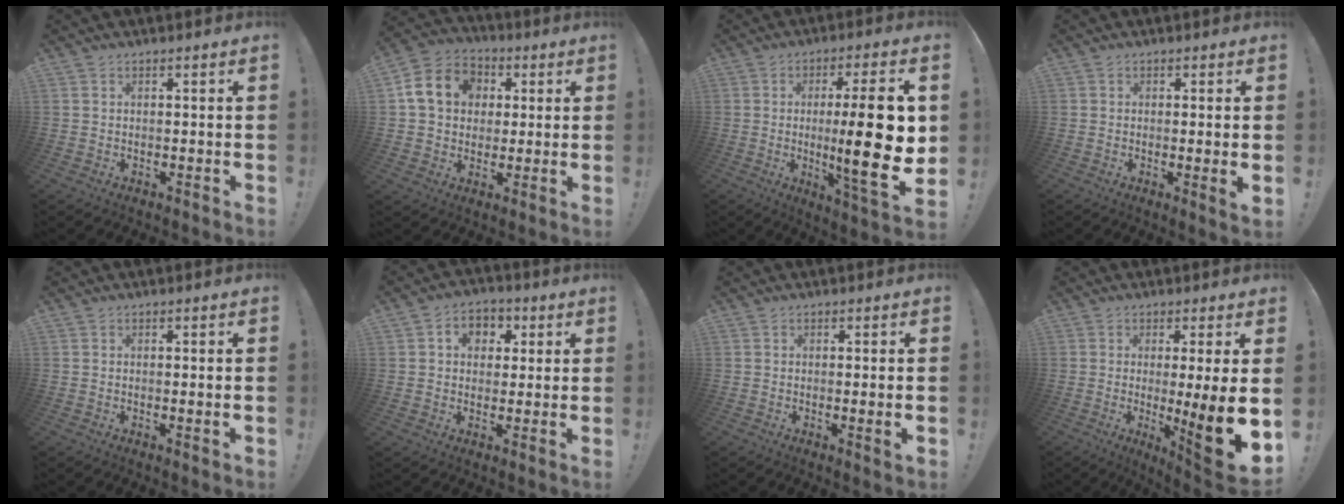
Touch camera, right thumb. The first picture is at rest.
{"total": 13.6, "force": [3.4, 11.3, 6.7], "torque": [-0.104, 0.010, 0.074]}
{"total": 20.5, "force": [-0.2, 2.5, 20.3], "torque": [-0.323, -0.019, -0.008]}
{"total": 3.1, "force": [0.1, -0.5, 3.1], "torque": [-0.045, -0.010, 0.002]}
{"total": 1.6, "force": [0.0, -0.4, 1.5], "torque": [-0.021, -0.005, -0.002]}
{"total": 7.0, "force": [1.7, 6.0, 3.3], "torque": [-0.040, 0.000, 0.032]}
{"total": 2.6, "force": [-0.2, -0.5, 2.6], "torque": [-0.037, -0.009, -0.003]}
{"total": 14.6, "force": [-1.8, 0.4, 14.5], "torque": [-0.200, -0.011, -0.018]}